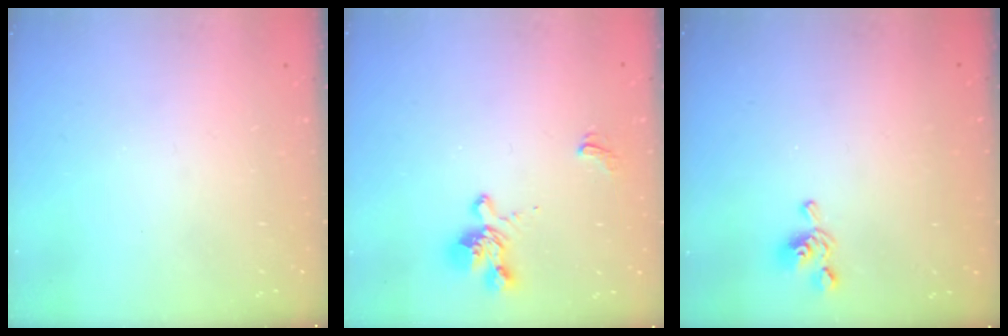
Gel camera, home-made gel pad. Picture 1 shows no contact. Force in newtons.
{"total": 1.4, "press": 0.2, "slide": 1.4}
{"total": 2.8, "press": 2.7, "slide": 0.7}